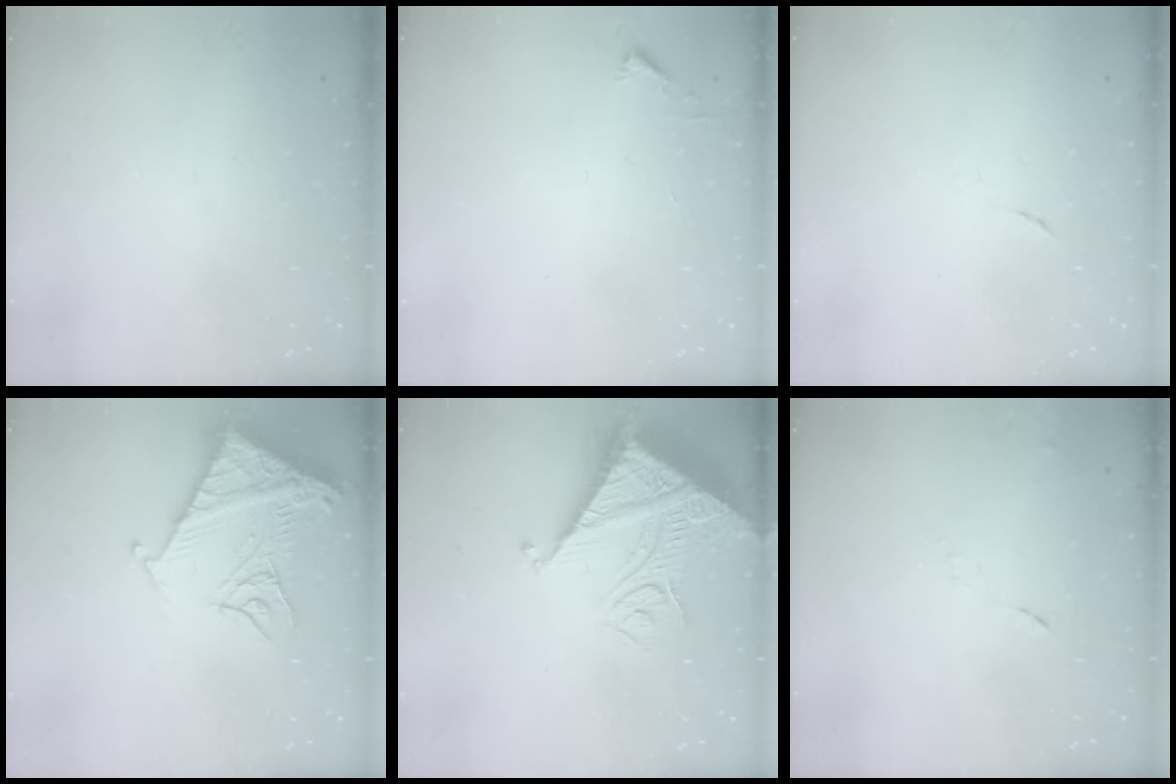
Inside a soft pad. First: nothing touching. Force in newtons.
{"total": 2.3, "press": 2.3, "slide": 0.2}
{"total": 3.9, "press": 3.5, "slide": 1.6}
{"total": 15.7, "press": 15.6, "slide": 1.7}
{"total": 13.7, "press": 13.7, "slide": 1.3}
{"total": 7.3, "press": 7.2, "slide": 0.7}